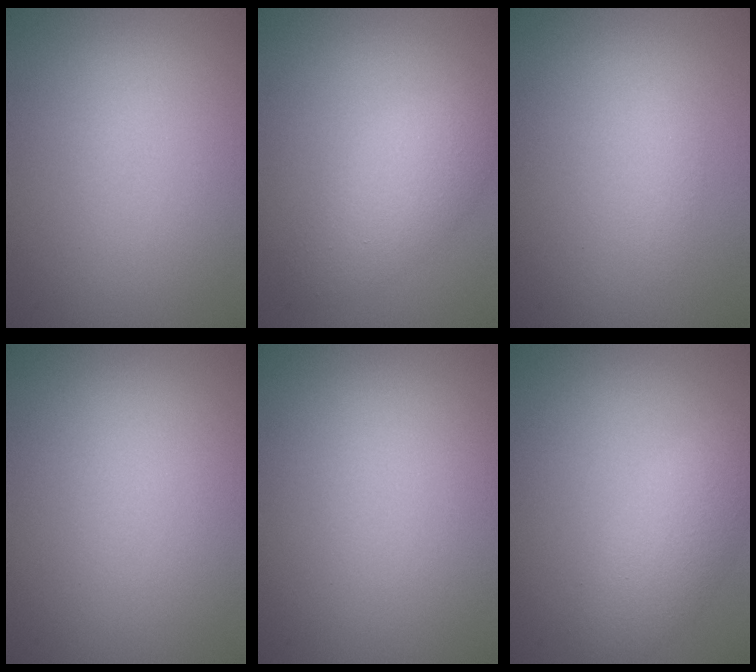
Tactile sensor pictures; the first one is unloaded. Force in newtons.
{"total": 3.5, "press": 3.5, "slide": 0.1}
{"total": 1.0, "press": 1.0, "slide": 0.0}
{"total": 0.0}
{"total": 0.0}
{"total": 3.6, "press": 3.6, "slide": 0.3}